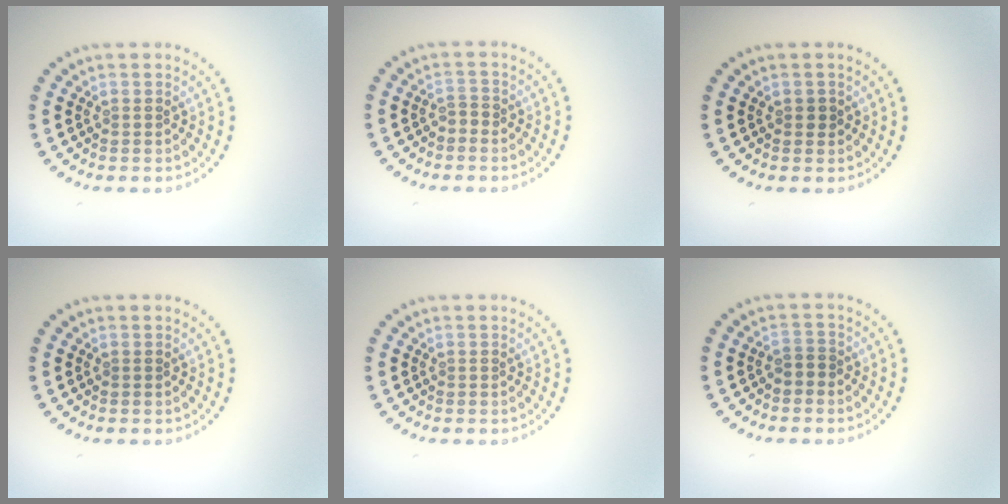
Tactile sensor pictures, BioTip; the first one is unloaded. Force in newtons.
{"total": 0.9, "press": 0.8, "slide": 0.4}
{"total": 0.7, "press": 0.7, "slide": 0.2}
{"total": 0.0}
{"total": 0.0}
{"total": 1.0, "press": 0.9, "slide": 0.4}